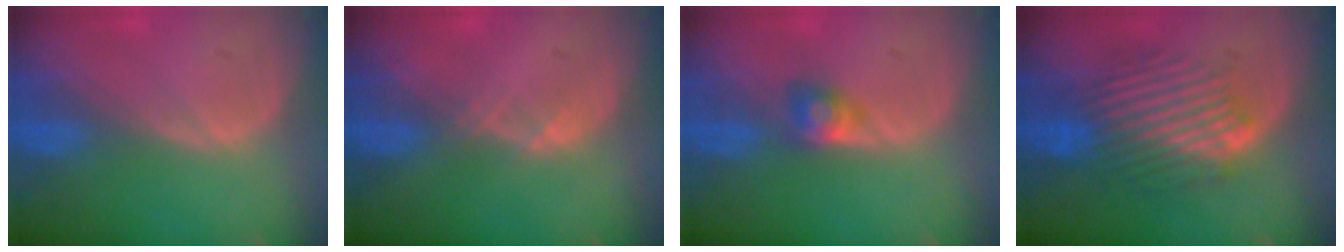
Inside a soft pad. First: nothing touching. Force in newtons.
{"total": 0.8, "press": 0.8, "slide": 0.1}
{"total": 2.7, "press": 2.5, "slide": 1.0}
{"total": 8.9, "press": 8.3, "slide": 3.2}